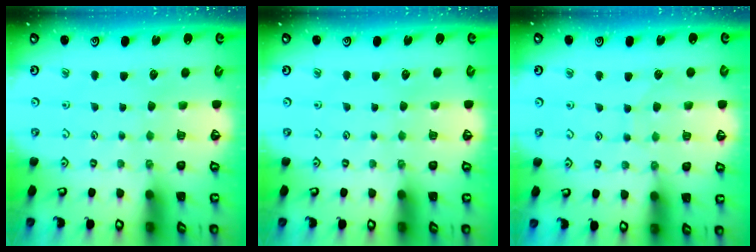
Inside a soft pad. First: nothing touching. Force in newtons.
{"total": 0.0}
{"total": 5.4, "press": 5.4, "slide": 0.5}